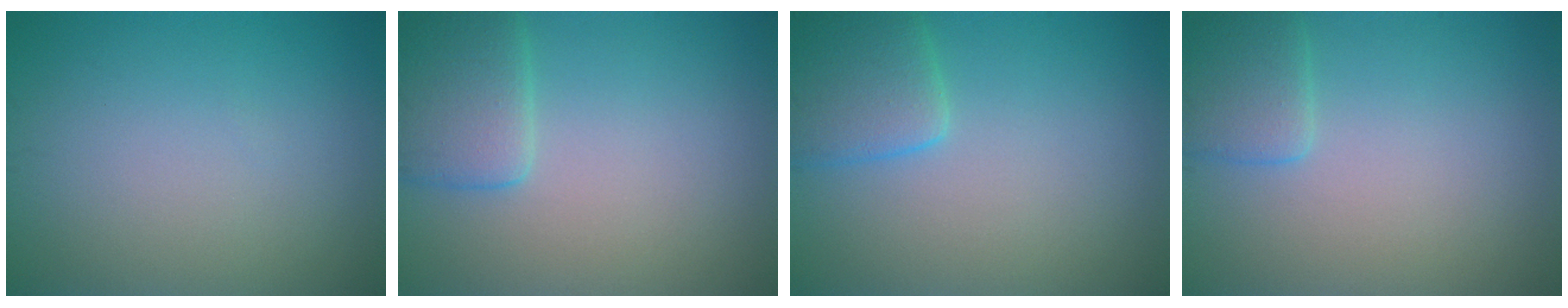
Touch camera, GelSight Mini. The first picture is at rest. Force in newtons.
{"total": 3.6, "press": 3.6, "slide": 0.4}
{"total": 3.8, "press": 3.8, "slide": 0.2}
{"total": 2.4, "press": 2.4, "slide": 0.2}